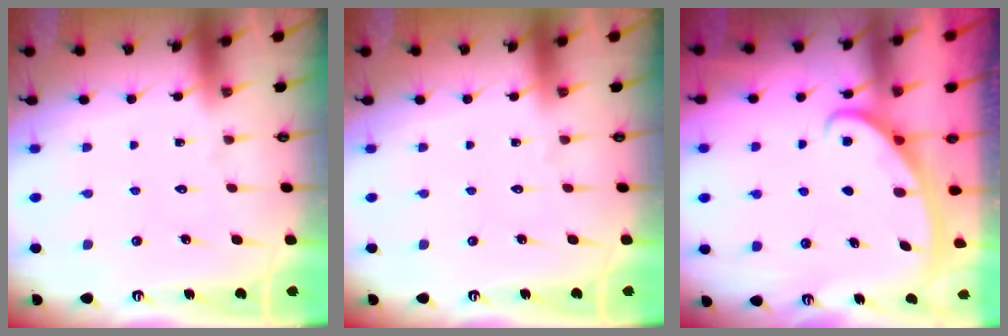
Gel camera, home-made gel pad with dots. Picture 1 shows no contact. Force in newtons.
{"total": 0.0}
{"total": 2.9, "press": 2.9, "slide": 0.4}